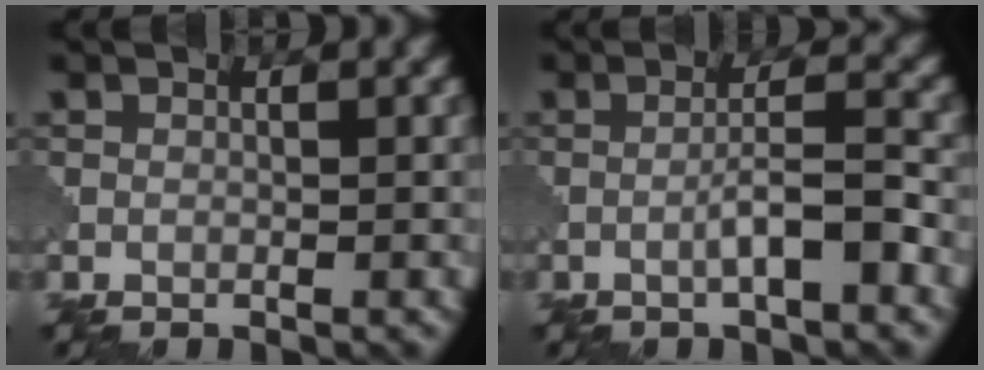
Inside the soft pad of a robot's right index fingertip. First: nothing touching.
{"total": 3.2, "force": [-1.3, 0.3, 2.9], "torque": [-0.049, 0.011, -0.026]}